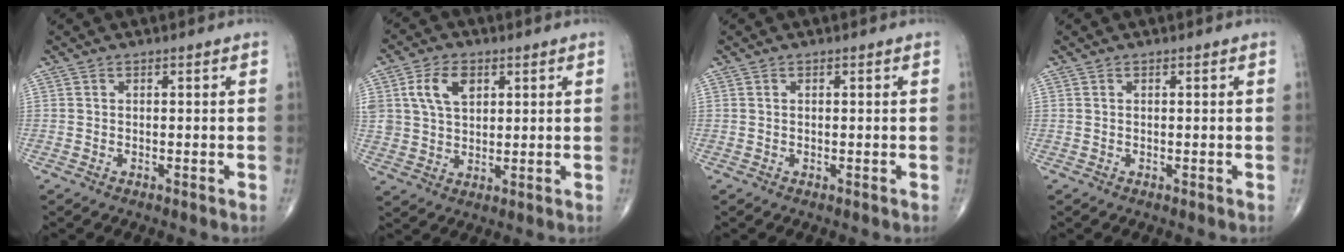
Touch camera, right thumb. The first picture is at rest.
{"total": 8.0, "force": [3.0, 5.3, 5.2], "torque": [-0.088, -0.005, 0.058]}
{"total": 0.0}
{"total": 0.0}